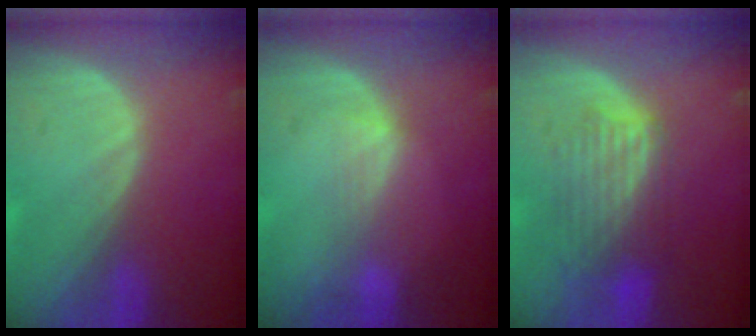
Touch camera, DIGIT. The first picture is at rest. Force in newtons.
{"total": 2.4, "press": 2.4, "slide": 0.4}
{"total": 6.4, "press": 6.4, "slide": 0.6}